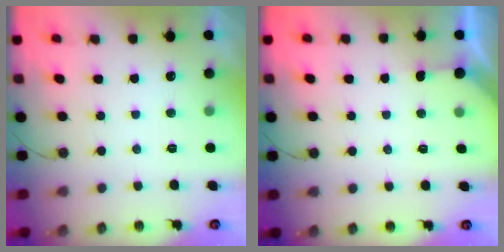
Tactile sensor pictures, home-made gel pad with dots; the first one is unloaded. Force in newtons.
{"total": 2.4, "press": 2.4, "slide": 0.4}